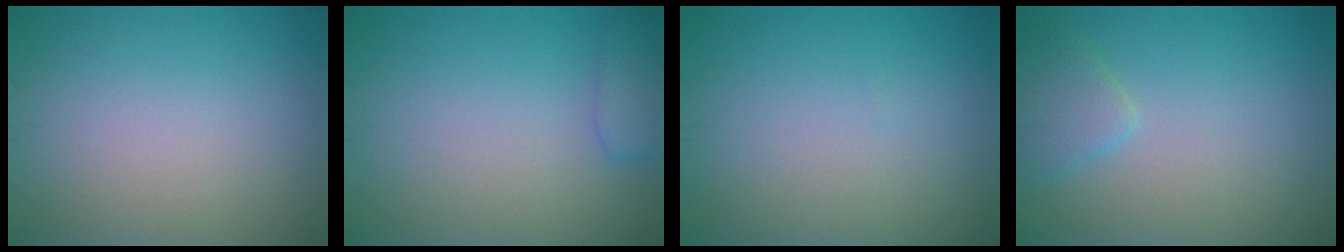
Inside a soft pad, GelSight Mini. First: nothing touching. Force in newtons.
{"total": 2.3, "press": 2.3, "slide": 0.2}
{"total": 0.0}
{"total": 2.2, "press": 2.2, "slide": 0.2}